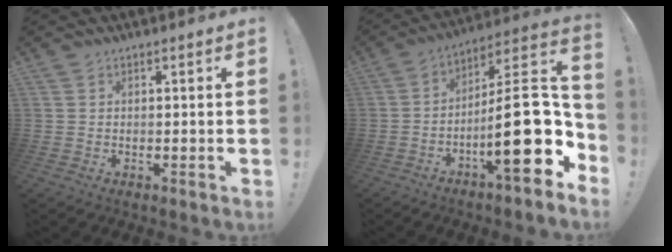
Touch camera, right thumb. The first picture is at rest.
{"total": 24.2, "force": [-5.3, 6.3, 22.7], "torque": [-0.365, 0.020, -0.083]}